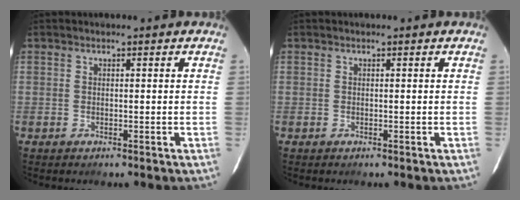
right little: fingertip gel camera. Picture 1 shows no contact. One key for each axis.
{"total": 0.0}